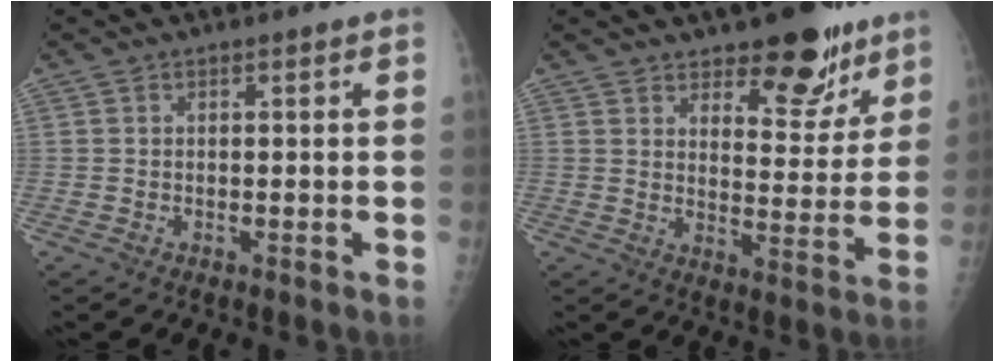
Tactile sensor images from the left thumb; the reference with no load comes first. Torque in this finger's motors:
{"motor_torque": [0.17, 0.32, 0.02, -0.25, 0.04]}